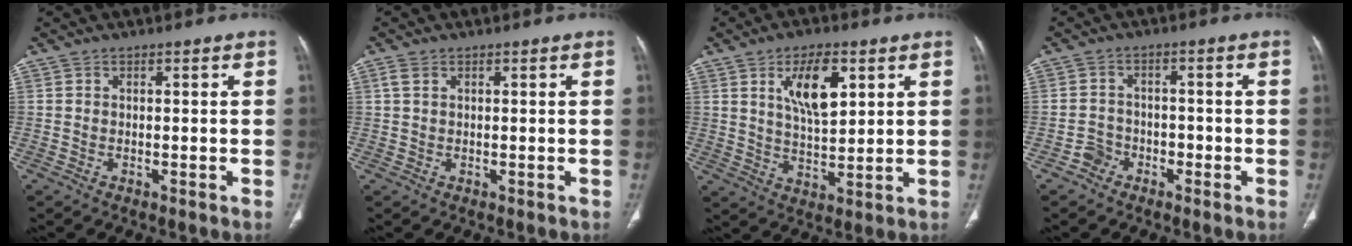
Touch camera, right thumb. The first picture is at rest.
{"total": 1.4, "force": [0.6, 0.8, 0.9], "torque": [-0.029, 0.004, 0.015]}
{"total": 10.2, "force": [4.2, 4.5, 8.1], "torque": [-0.119, -0.022, 0.079]}
{"total": 3.3, "force": [-2.0, 2.5, 0.3], "torque": [0.008, 0.021, -0.041]}